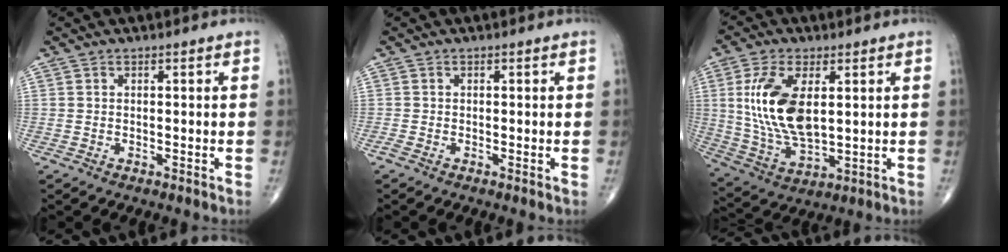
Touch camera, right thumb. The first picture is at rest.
{"total": 1.0, "force": [-0.5, 0.4, 0.9], "torque": [-0.021, -0.004, -0.014]}
{"total": 14.9, "force": [2.9, 7.4, 12.6], "torque": [-0.254, -0.016, 0.066]}